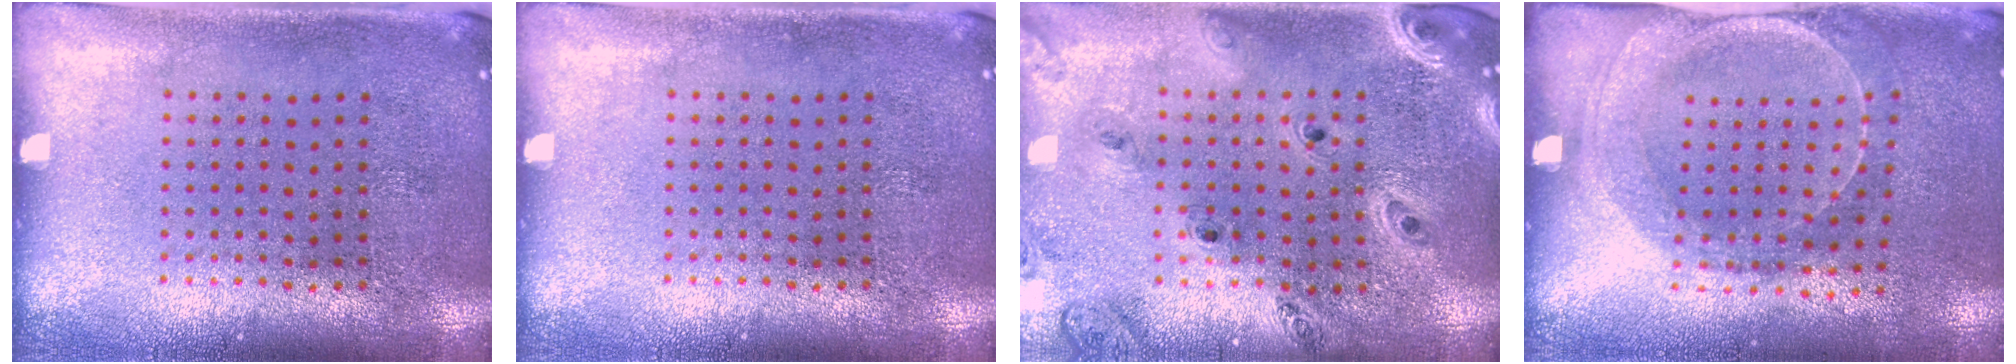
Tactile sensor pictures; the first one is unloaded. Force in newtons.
{"total": 0.0}
{"total": 1.4, "press": 1.4, "slide": 0.2}
{"total": 1.5, "press": 1.5, "slide": 0.3}